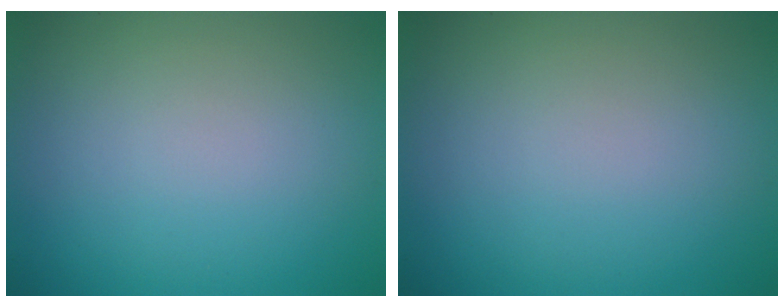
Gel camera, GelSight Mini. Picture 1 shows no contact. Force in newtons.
{"total": 0.0}